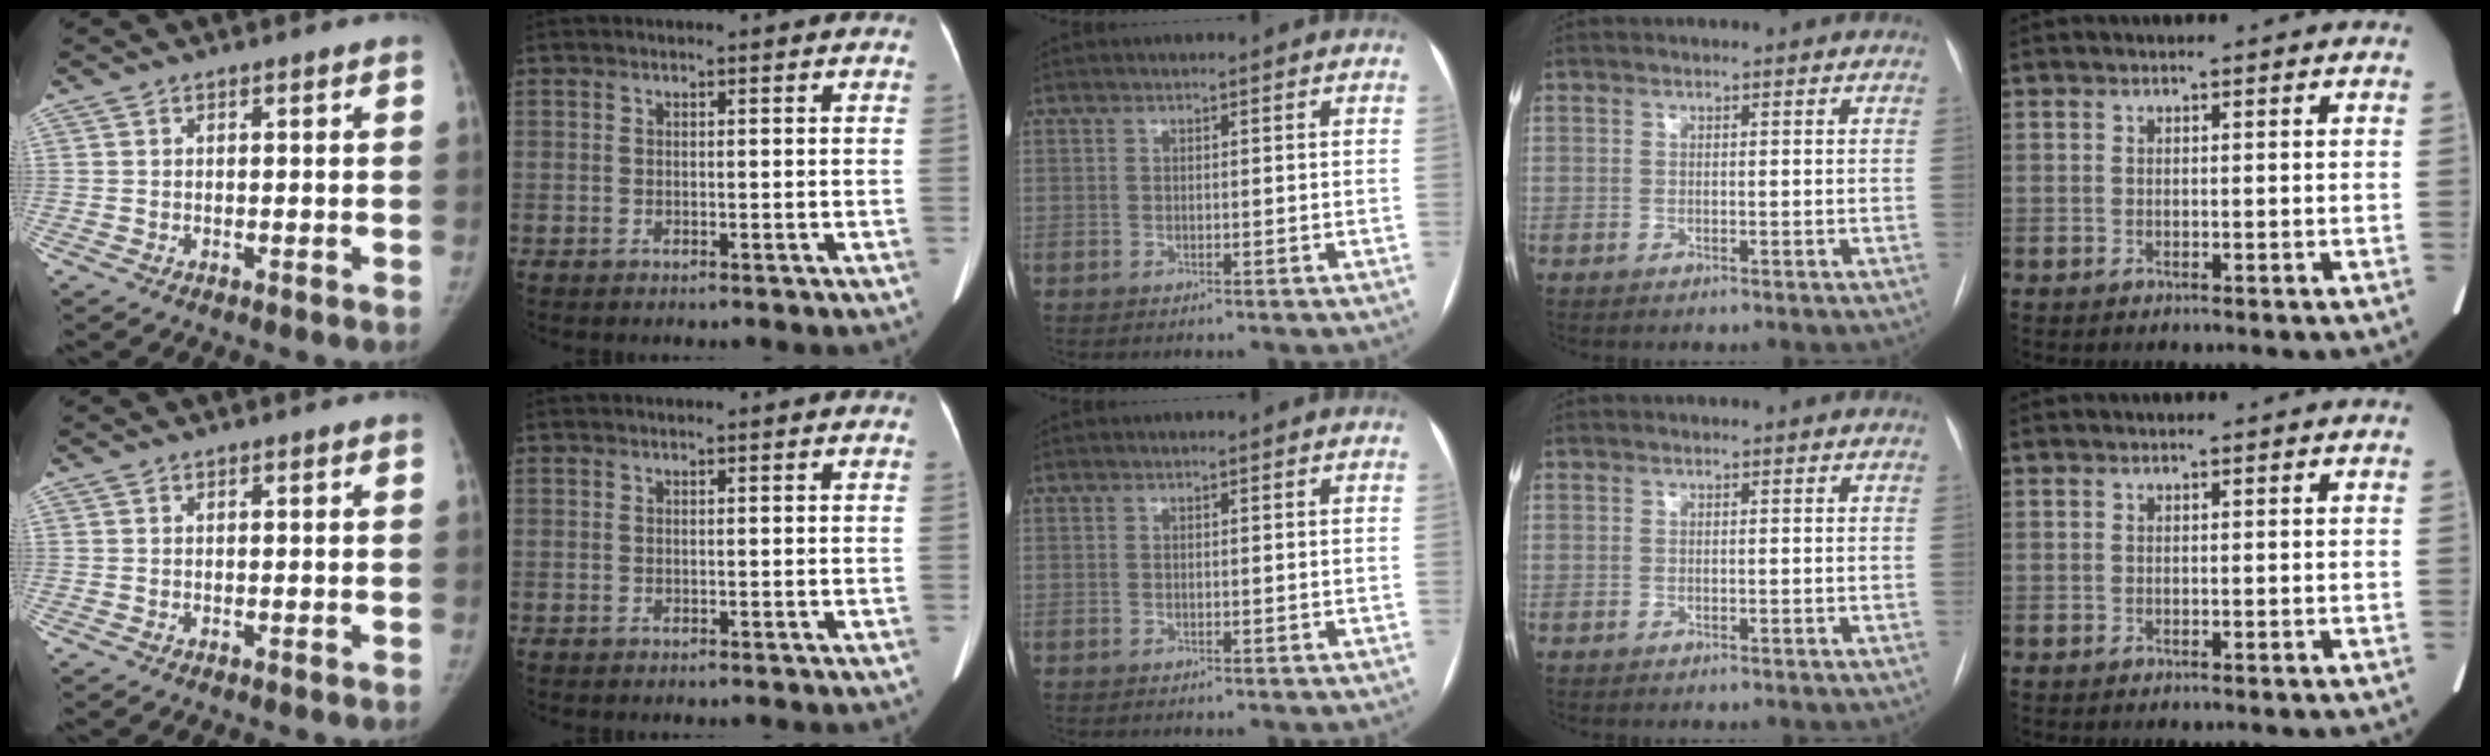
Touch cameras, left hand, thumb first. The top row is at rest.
{}